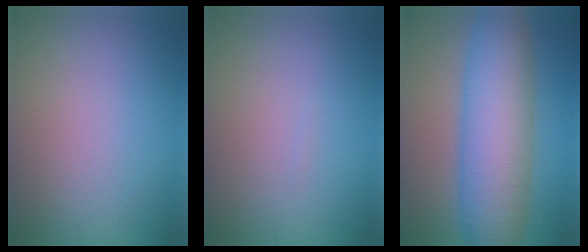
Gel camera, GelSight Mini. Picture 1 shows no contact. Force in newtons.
{"total": 0.0}
{"total": 9.9, "press": 9.9, "slide": 0.4}